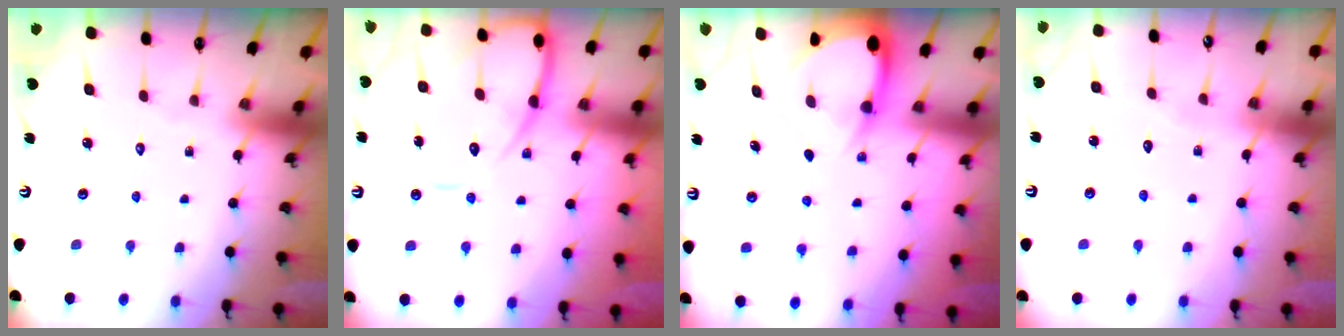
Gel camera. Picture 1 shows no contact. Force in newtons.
{"total": 13.0, "press": 13.0, "slide": 1.3}
{"total": 4.2, "press": 4.1, "slide": 0.4}
{"total": 5.2, "press": 5.1, "slide": 0.5}